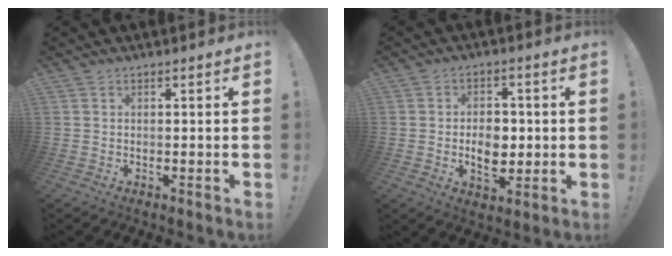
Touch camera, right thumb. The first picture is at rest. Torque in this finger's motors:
{"motor_torque": [0.18, -0.40, 0.30, 0.20, -0.04]}